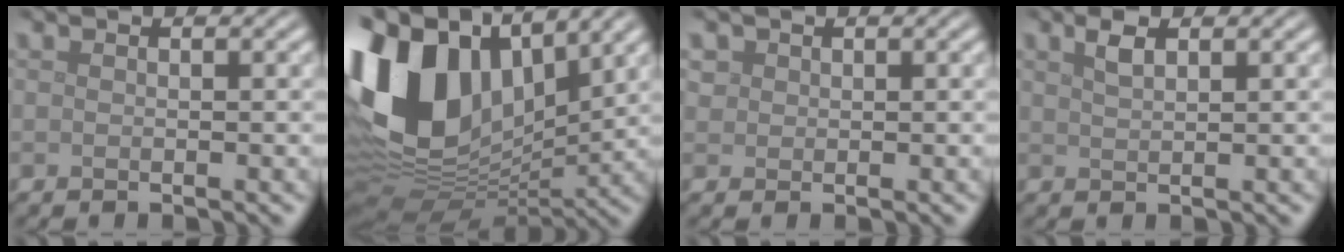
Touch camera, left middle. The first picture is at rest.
{"total": 16.6, "force": [4.4, 10.5, 12.1], "torque": [-0.286, 0.028, 0.068]}
{"total": 1.1, "force": [0.4, 1.0, 0.2], "torque": [0.000, -0.001, 0.007]}
{"total": 1.6, "force": [1.1, 0.6, 1.1], "torque": [-0.023, 0.005, 0.022]}